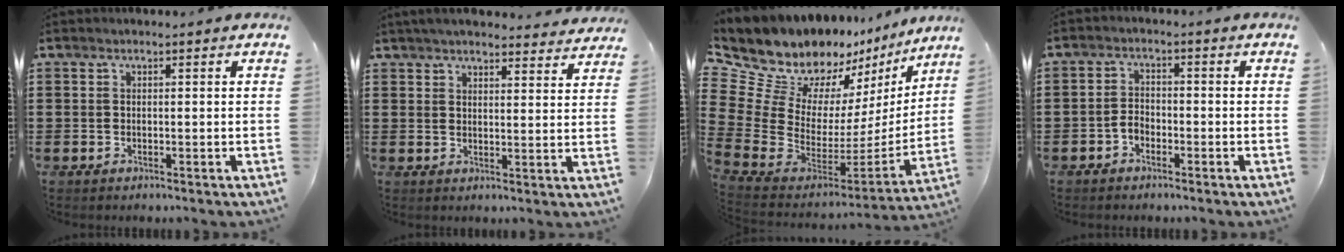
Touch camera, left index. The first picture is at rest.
{"total": 4.3, "force": [4.1, 0.2, 1.0], "torque": [-0.033, -0.016, 0.075]}
{"total": 13.5, "force": [10.2, 7.0, 5.4], "torque": [-0.163, -0.091, 0.183]}
{"total": 2.2, "force": [-1.3, 1.4, 1.2], "torque": [-0.035, 0.003, -0.030]}